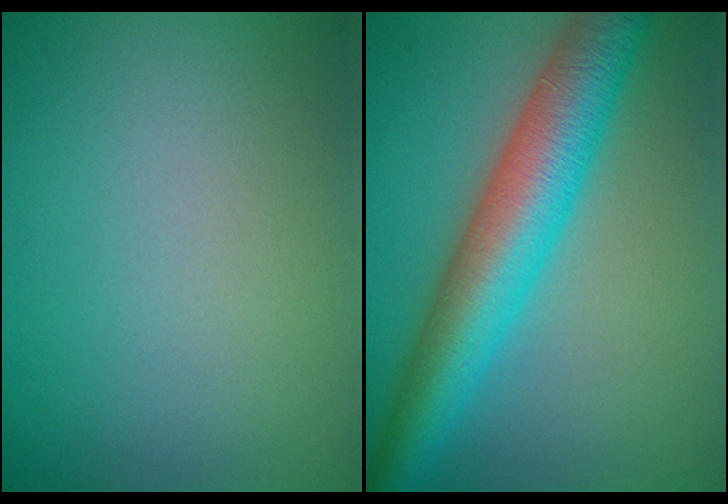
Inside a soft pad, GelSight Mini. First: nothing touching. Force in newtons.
{"total": 8.8, "press": 8.8, "slide": 0.1}